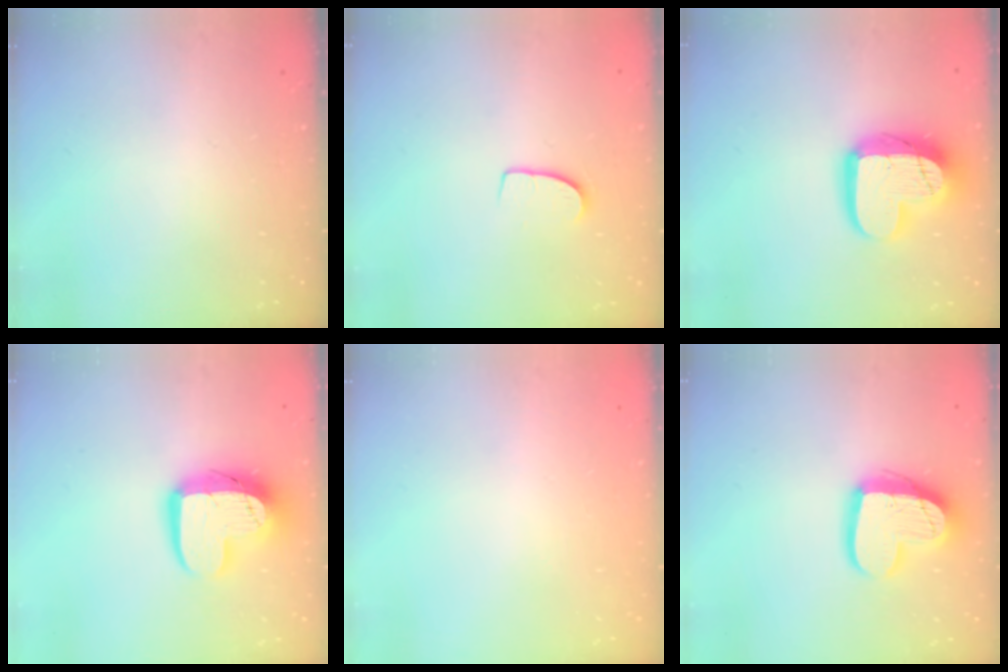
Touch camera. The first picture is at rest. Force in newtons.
{"total": 6.4, "press": 6.4, "slide": 0.6}
{"total": 16.1, "press": 16.1, "slide": 0.9}
{"total": 14.3, "press": 14.3, "slide": 1.2}
{"total": 0.0}
{"total": 15.9, "press": 15.9, "slide": 1.3}